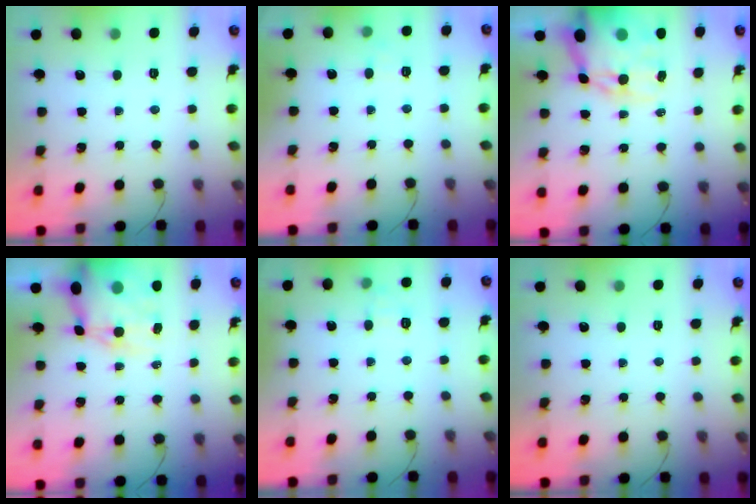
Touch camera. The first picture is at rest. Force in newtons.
{"total": 5.0, "press": 4.9, "slide": 1.2}
{"total": 15.3, "press": 14.9, "slide": 3.4}
{"total": 13.3, "press": 12.9, "slide": 3.3}
{"total": 6.3, "press": 6.0, "slide": 1.9}
{"total": 0.0}